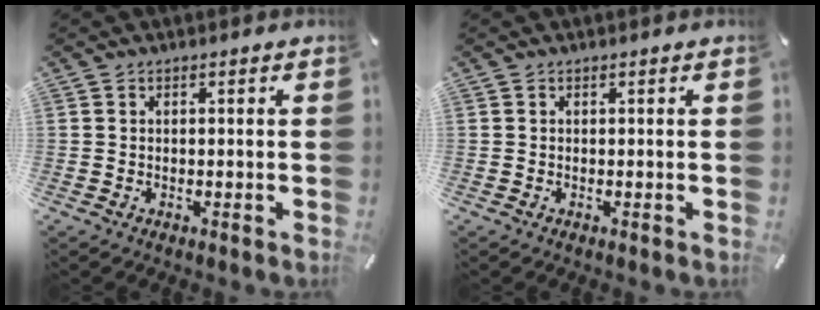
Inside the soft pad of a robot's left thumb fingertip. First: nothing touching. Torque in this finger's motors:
{"motor_torque": [-0.16, -0.32, -0.04, 0.13, -0.01]}